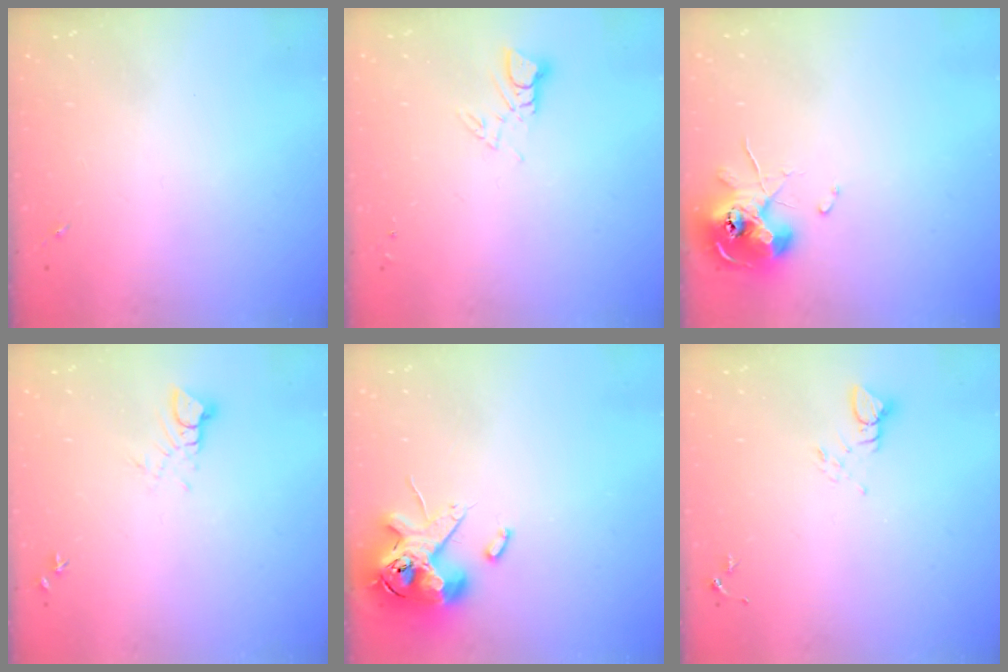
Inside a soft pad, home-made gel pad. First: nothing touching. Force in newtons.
{"total": 3.7, "press": 3.7, "slide": 0.4}
{"total": 10.0, "press": 9.9, "slide": 1.1}
{"total": 3.5, "press": 3.5, "slide": 0.2}
{"total": 13.9, "press": 13.7, "slide": 2.4}
{"total": 4.0, "press": 4.0, "slide": 0.1}